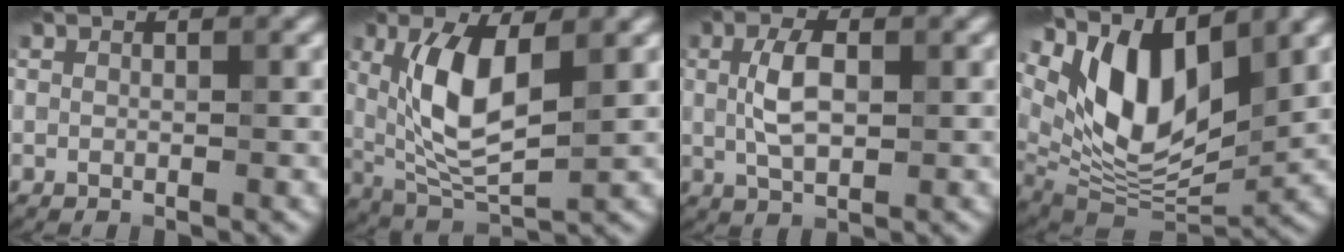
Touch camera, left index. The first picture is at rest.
{"total": 7.4, "force": [1.7, 2.9, 6.6], "torque": [-0.138, -0.010, 0.038]}
{"total": 3.9, "force": [0.6, 1.9, 3.4], "torque": [-0.075, 0.005, 0.010]}
{"total": 10.3, "force": [4.6, 4.6, 7.9], "torque": [-0.143, -0.015, 0.086]}